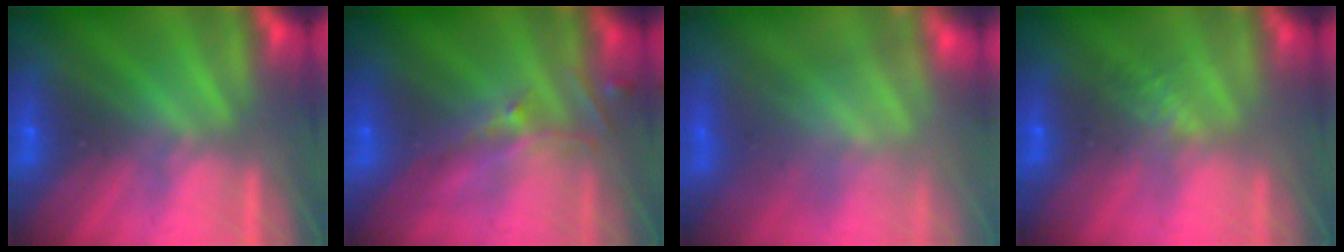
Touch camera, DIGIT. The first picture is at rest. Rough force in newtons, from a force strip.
{"total": 2.6}
{"total": 4.1}
{"total": 1.3}